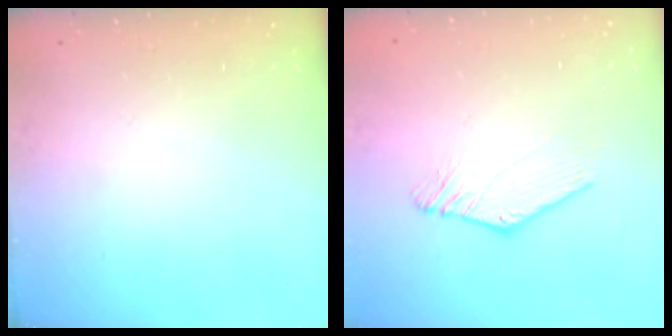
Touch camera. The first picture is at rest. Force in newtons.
{"total": 1.2, "press": 1.2, "slide": 0.2}